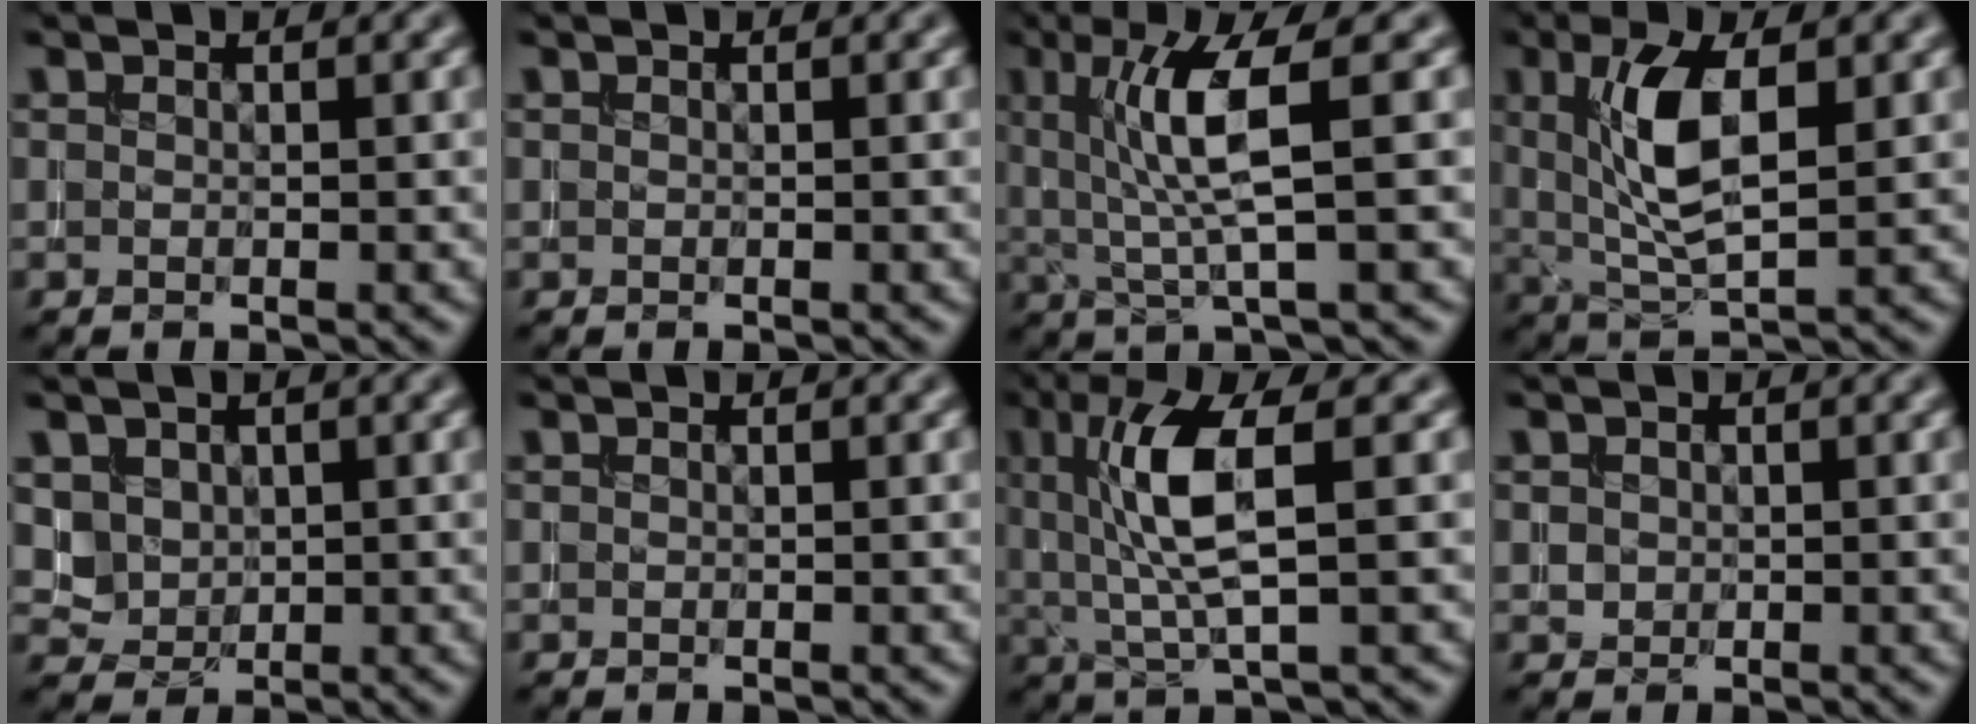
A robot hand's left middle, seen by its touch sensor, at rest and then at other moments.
{"total": 0.0}
{"total": 6.0, "force": [1.0, 0.9, 5.9], "torque": [-0.120, 0.000, 0.025]}
{"total": 6.8, "force": [1.5, 2.7, 6.0], "torque": [-0.120, 0.001, 0.032]}
{"total": 2.1, "force": [0.8, 1.9, 0.5], "torque": [-0.019, -0.009, 0.025]}
{"total": 0.0}
{"total": 6.7, "force": [1.2, 1.5, 6.4], "torque": [-0.133, 0.001, 0.028]}
{"total": 0.7, "force": [0.1, 0.7, 0.0], "torque": [0.004, -0.002, 0.004]}